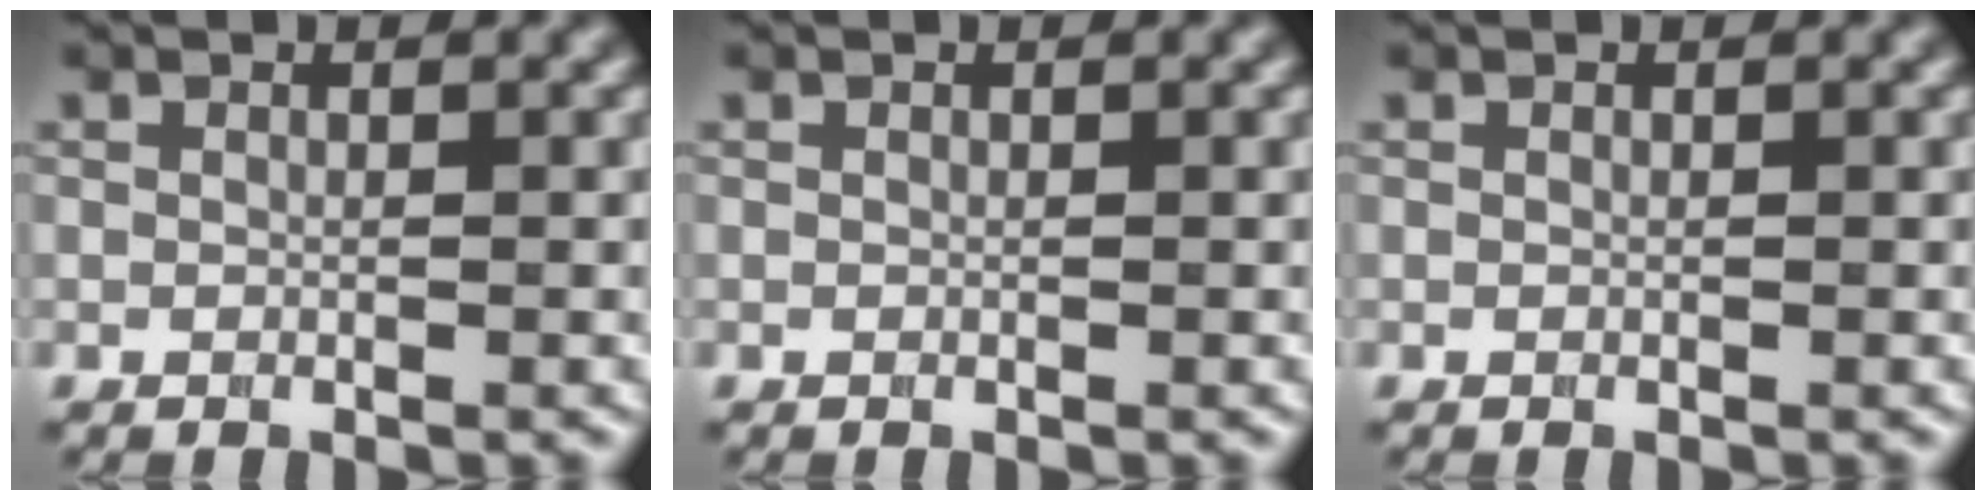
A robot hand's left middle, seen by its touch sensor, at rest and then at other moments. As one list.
[{"total": 0.0}, {"total": 0.0}]